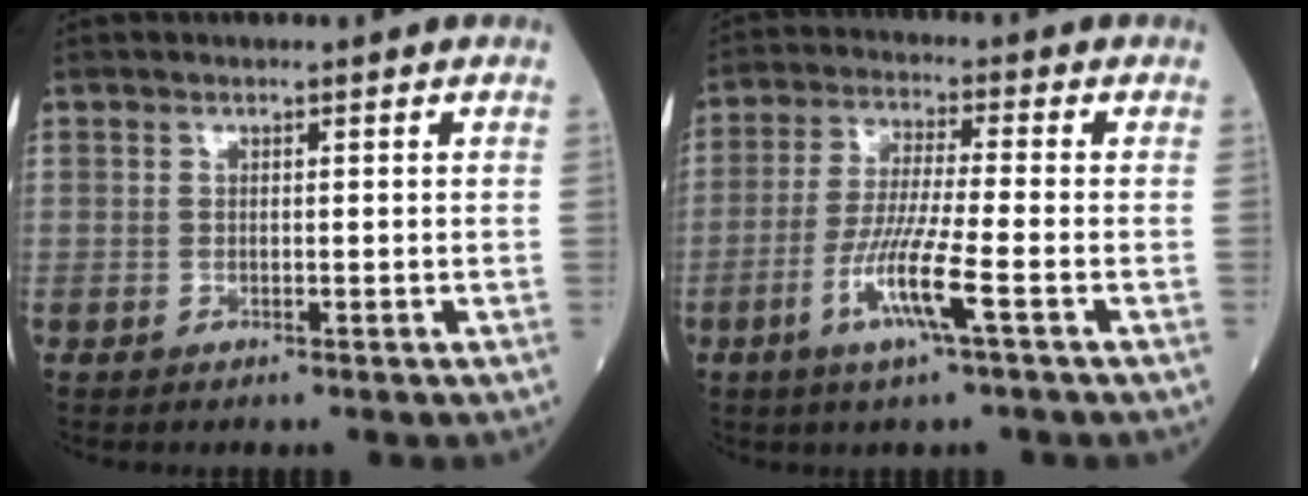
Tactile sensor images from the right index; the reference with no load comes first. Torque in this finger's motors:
{"motor_torque": [1.30, -0.63, 0.64, 0.18]}